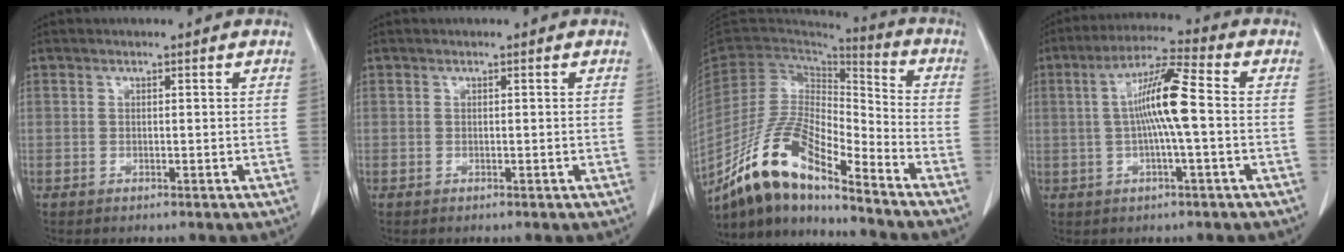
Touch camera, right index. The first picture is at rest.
{"total": 0.0}
{"total": 16.3, "force": [-12.8, 3.2, 9.6], "torque": [-0.188, 0.005, -0.239]}
{"total": 9.5, "force": [0.1, 0.2, 9.5], "torque": [-0.178, 0.013, -0.005]}